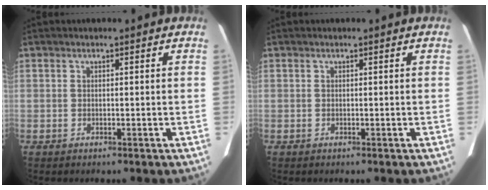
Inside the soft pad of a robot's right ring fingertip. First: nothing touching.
{"total": 0.0}